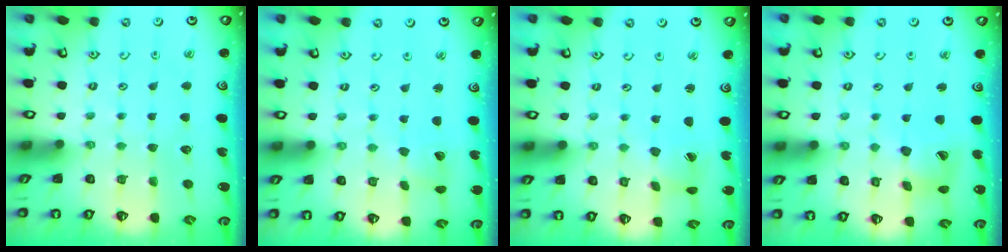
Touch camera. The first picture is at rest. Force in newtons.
{"total": 2.6, "press": 2.6, "slide": 0.3}
{"total": 2.5, "press": 2.5, "slide": 0.4}
{"total": 13.4, "press": 13.3, "slide": 1.8}